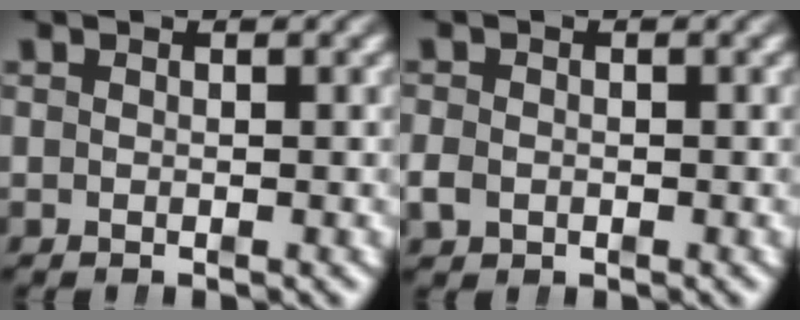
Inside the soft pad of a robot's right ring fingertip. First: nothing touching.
{"total": 1.4, "force": [-0.8, 1.0, 0.5], "torque": [-0.016, -0.003, -0.011]}